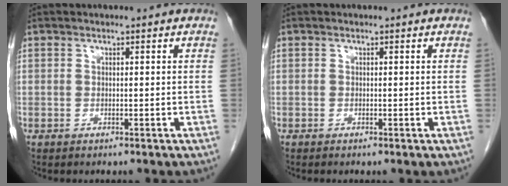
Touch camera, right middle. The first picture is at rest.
{"total": 0.0}